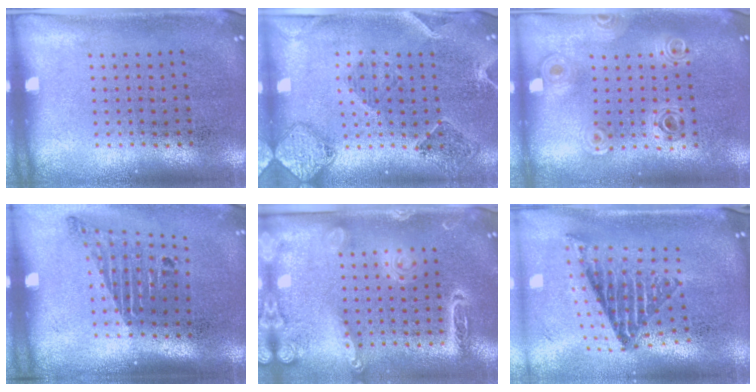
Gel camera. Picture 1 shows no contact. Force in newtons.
{"total": 0.9, "press": 0.9, "slide": 0.2}
{"total": 1.0, "press": 1.0, "slide": 0.2}
{"total": 1.8, "press": 1.2, "slide": 1.4}
{"total": 2.1, "press": 1.9, "slide": 0.9}
{"total": 1.9, "press": 1.5, "slide": 1.2}